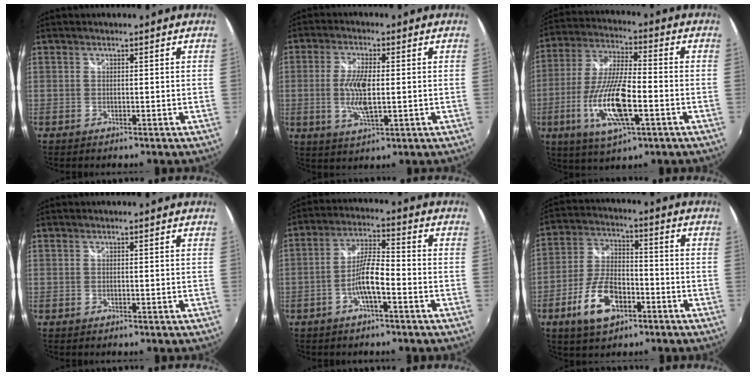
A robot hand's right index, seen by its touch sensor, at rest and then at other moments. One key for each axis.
{"total": 7.4, "fx": -0.6, "fy": 2.3, "fz": 7.0, "tx": -0.139, "ty": -0.006, "tz": -0.011}
{"total": 16.1, "fx": -5.4, "fy": 4.7, "fz": 14.4, "tx": -0.301, "ty": -0.016, "tz": -0.100}
{"total": 0.0}
{"total": 6.9, "fx": -3.1, "fy": 1.2, "fz": 6.0, "tx": -0.123, "ty": 0.009, "tz": -0.057}
{"total": 11.7, "fx": -5.7, "fy": 6.0, "fz": 8.2, "tx": -0.171, "ty": 0.007, "tz": -0.100}